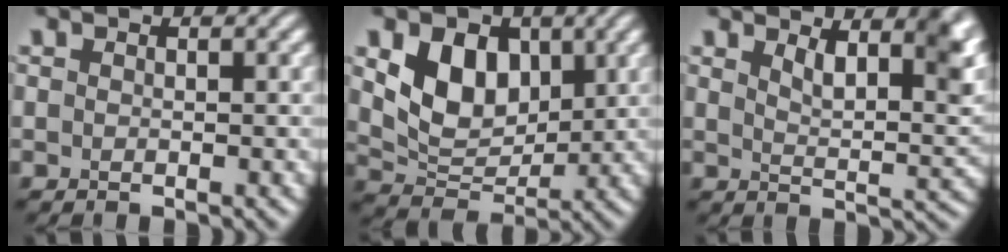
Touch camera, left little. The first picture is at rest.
{"total": 6.0, "force": [2.0, 4.3, 3.7], "torque": [-0.069, -0.008, 0.036]}
{"total": 5.9, "force": [3.2, 2.0, 4.5], "torque": [-0.061, -0.005, 0.050]}